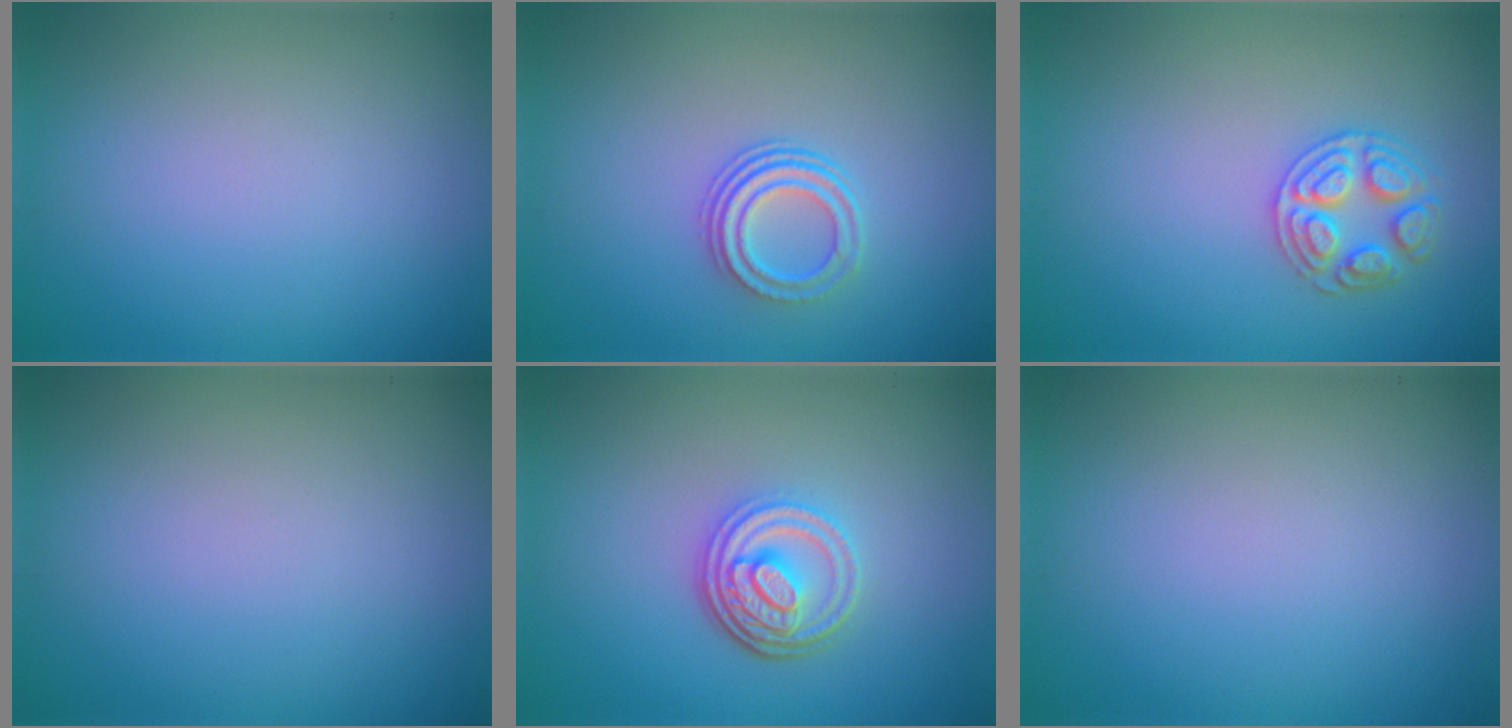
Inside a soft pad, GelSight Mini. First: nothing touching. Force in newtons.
{"total": 3.0, "press": 2.2, "slide": 2.0}
{"total": 2.6, "press": 2.6, "slide": 0.2}
{"total": 0.0}
{"total": 4.4, "press": 3.3, "slide": 2.8}
{"total": 0.0}